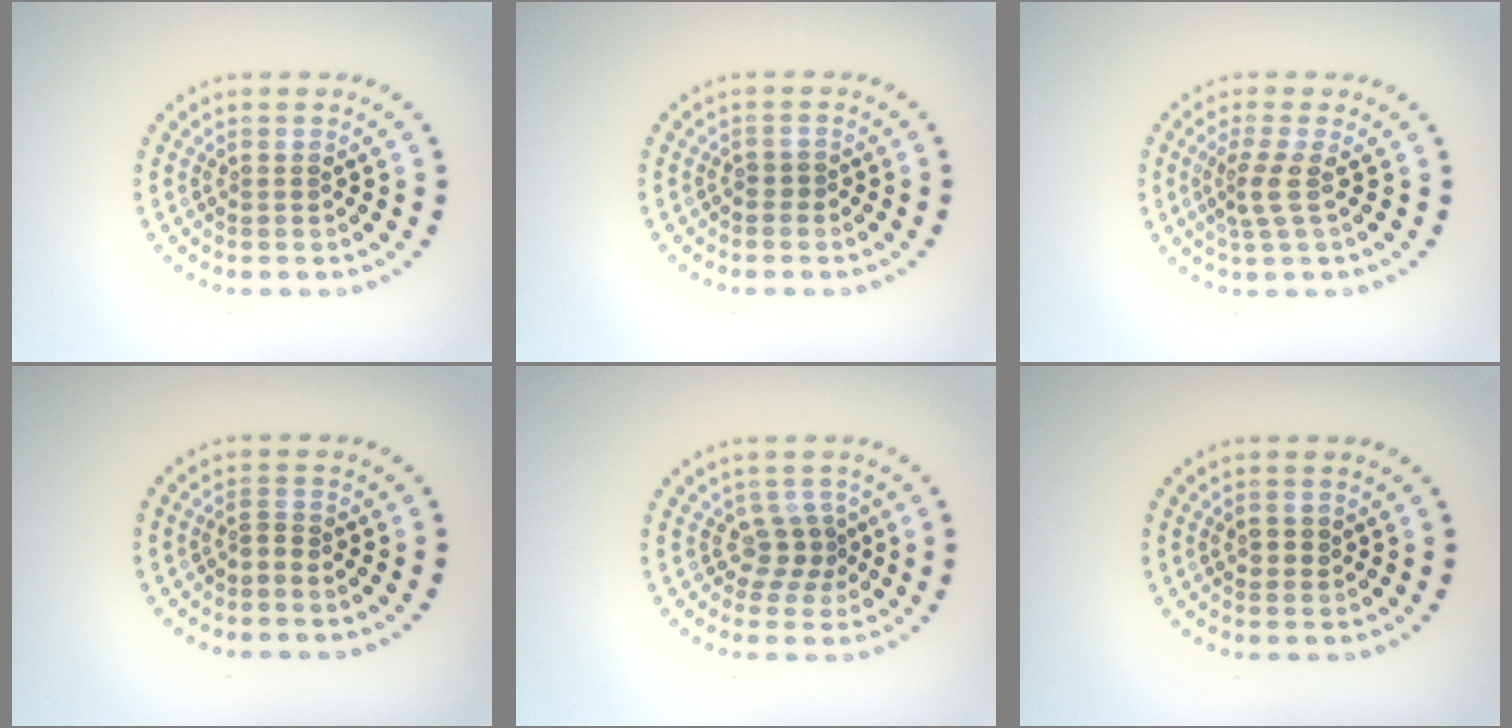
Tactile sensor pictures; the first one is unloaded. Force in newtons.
{"total": 0.6, "press": 0.4, "slide": 0.5}
{"total": 2.2, "press": 1.6, "slide": 1.5}
{"total": 0.9, "press": 0.3, "slide": 0.9}
{"total": 2.2, "press": 1.5, "slide": 1.6}
{"total": 1.0, "press": 1.0, "slide": 0.2}